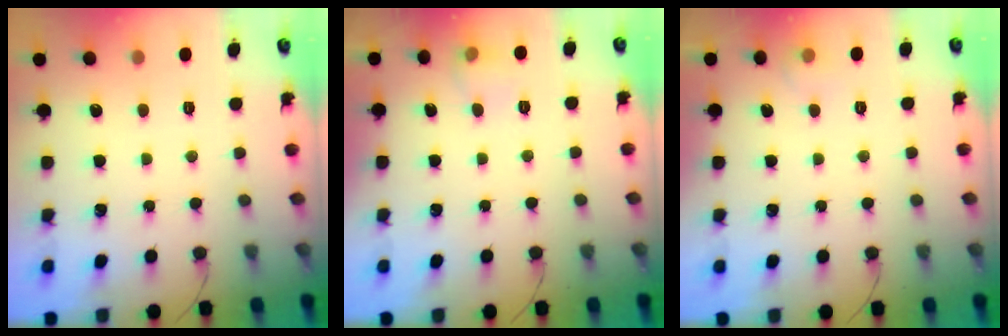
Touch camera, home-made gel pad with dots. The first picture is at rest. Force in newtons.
{"total": 5.6, "press": 5.4, "slide": 1.5}
{"total": 6.8, "press": 4.2, "slide": 5.3}